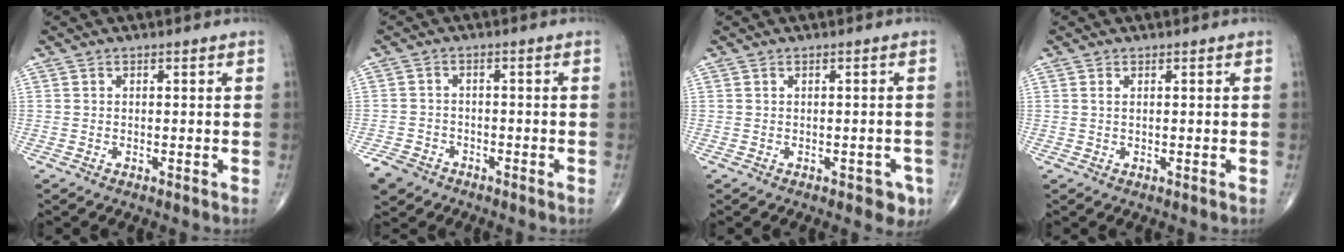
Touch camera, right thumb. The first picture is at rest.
{"total": 4.9, "force": [-3.4, 3.4, 1.0], "torque": [-0.021, 0.009, -0.063]}
{"total": 3.2, "force": [-1.4, 1.7, 2.3], "torque": [-0.011, 0.005, -0.013]}
{"total": 0.6, "force": [0.3, 0.2, 0.5], "torque": [-0.014, 0.003, 0.007]}